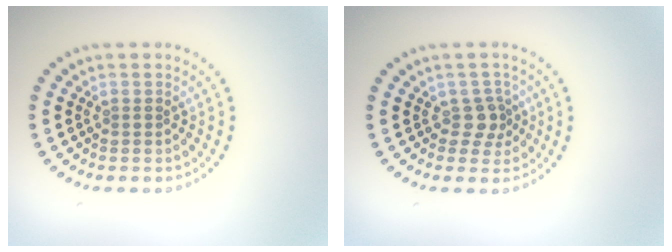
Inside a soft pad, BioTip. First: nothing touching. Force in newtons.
{"total": 2.0, "press": 1.7, "slide": 1.1}